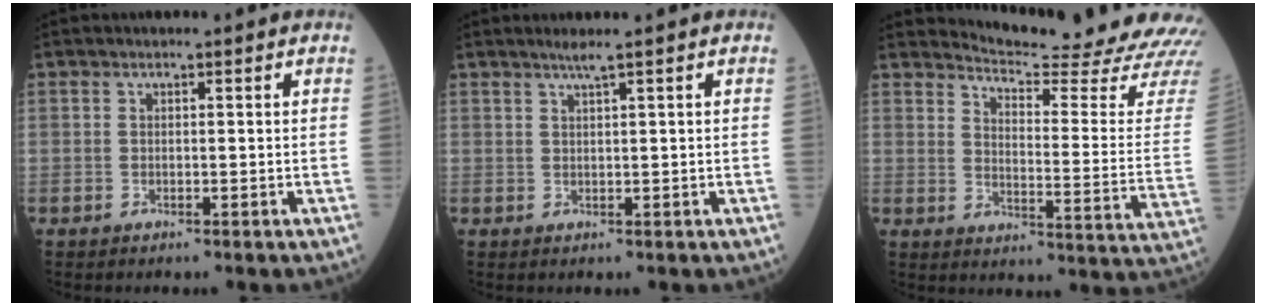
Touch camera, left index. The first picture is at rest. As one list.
[{"total": 1.6, "force": [1.1, -0.6, 1.1], "torque": [-0.027, 0.000, 0.028]}, {"total": 21.4, "force": [20.9, -1.0, 4.2], "torque": [-0.068, -0.151, 0.242]}]